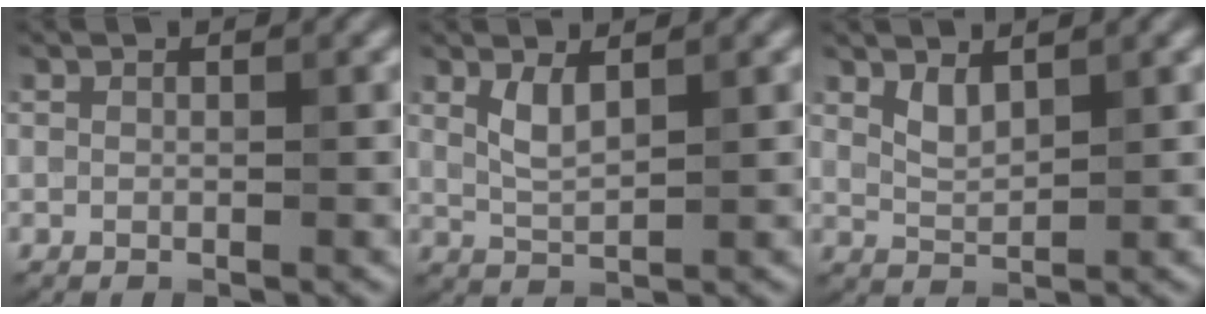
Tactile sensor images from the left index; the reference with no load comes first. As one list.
[{"total": 2.0, "force": [0.9, 0.6, 1.7], "torque": [-0.040, -0.008, 0.022]}, {"total": 1.7, "force": [1.0, 0.6, 1.2], "torque": [-0.031, -0.008, 0.024]}]